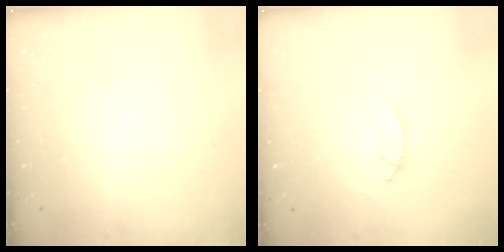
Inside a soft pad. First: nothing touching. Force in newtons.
{"total": 2.0, "press": 2.0, "slide": 0.2}